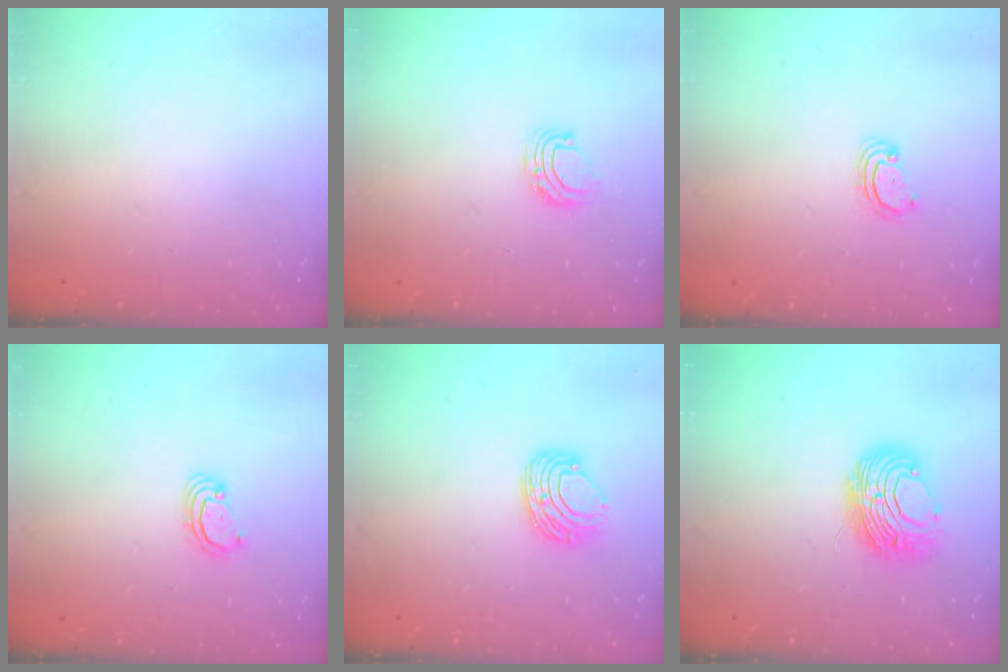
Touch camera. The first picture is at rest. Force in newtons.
{"total": 5.8, "press": 5.8, "slide": 0.6}
{"total": 2.8, "press": 2.8, "slide": 0.2}
{"total": 2.5, "press": 2.5, "slide": 0.2}
{"total": 8.0, "press": 7.9, "slide": 0.4}
{"total": 8.9, "press": 8.9, "slide": 0.1}